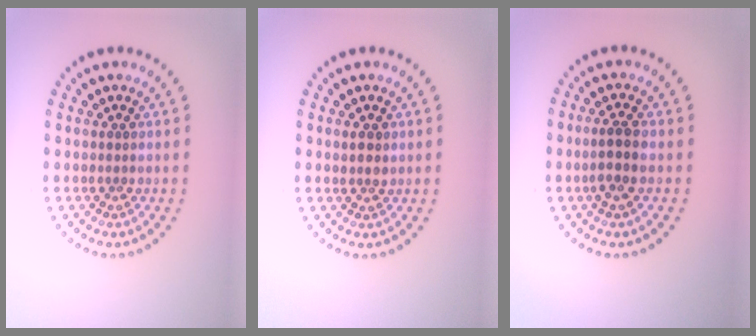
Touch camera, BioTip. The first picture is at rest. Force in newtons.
{"total": 1.3, "press": 1.2, "slide": 0.5}
{"total": 2.1, "press": 2.0, "slide": 0.7}